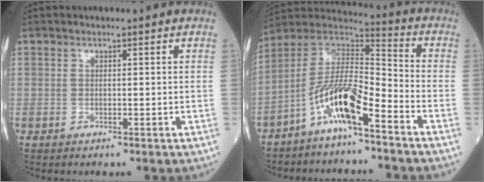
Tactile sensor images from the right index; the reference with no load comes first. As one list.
[{"total": 10.8, "force": [-6.4, 1.7, 8.6], "torque": [-0.175, 0.013, -0.123]}]